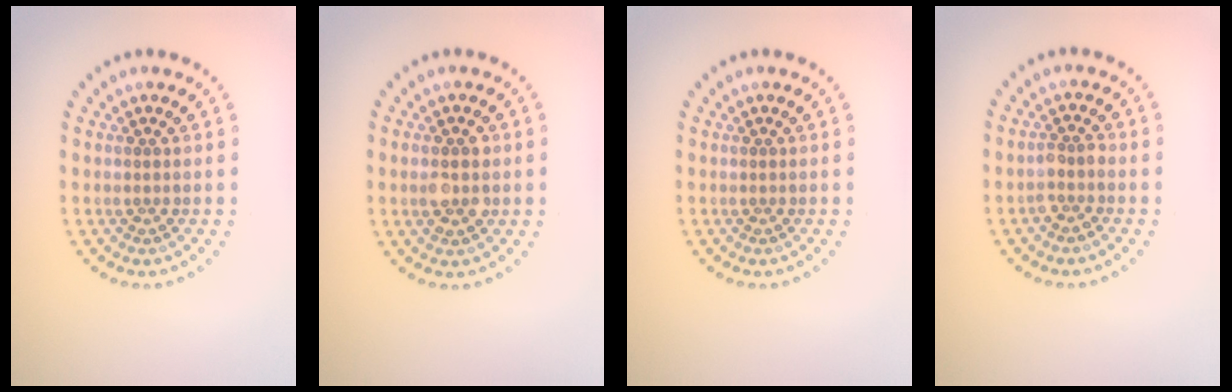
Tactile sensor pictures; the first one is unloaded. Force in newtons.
{"total": 2.7, "press": 2.7, "slide": 0.2}
{"total": 0.0}
{"total": 1.6, "press": 1.4, "slide": 0.7}